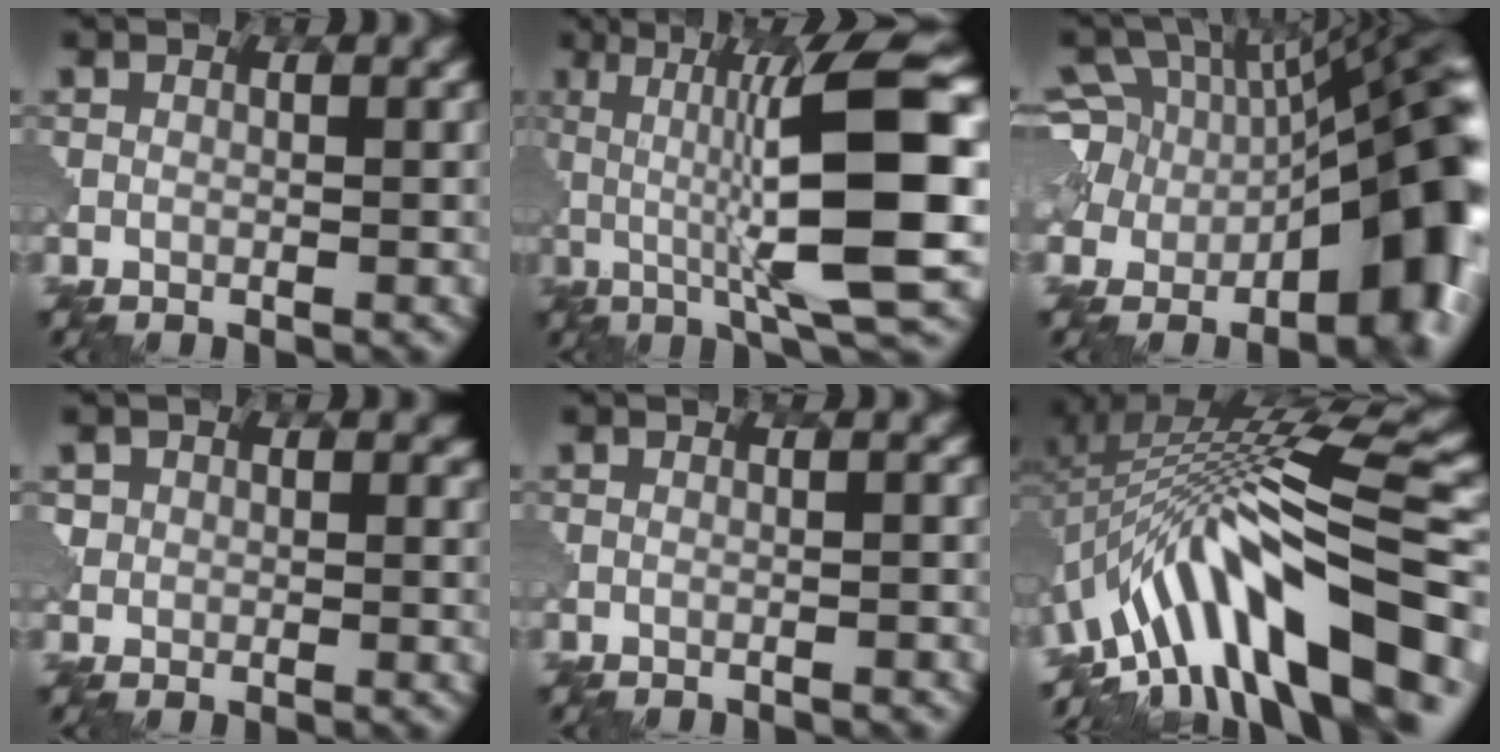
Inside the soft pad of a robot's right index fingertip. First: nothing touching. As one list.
[{"total": 11.4, "force": [-0.5, 1.8, 11.3], "torque": [-0.178, 0.009, 0.007]}, {"total": 13.0, "force": [-3.4, 7.9, 9.8], "torque": [-0.131, 0.007, -0.049]}, {"total": 3.4, "force": [1.5, 2.8, 1.3], "torque": [-0.026, 0.003, 0.036]}, {"total": 1.0, "force": [0.0, 0.5, 0.9], "torque": [0.007, 0.005, -0.016]}, {"total": 12.4, "force": [-5.5, 3.2, 10.6], "torque": [-0.173, 0.033, -0.072]}]